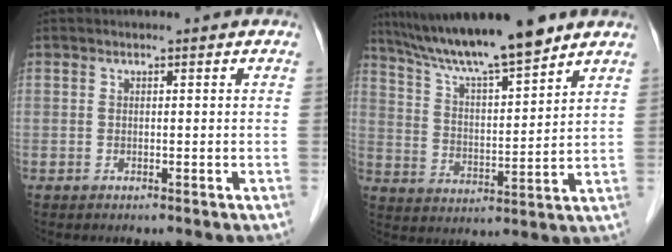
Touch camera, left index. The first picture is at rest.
{"total": 14.3, "force": [11.9, 0.3, 7.9], "torque": [-0.137, 0.011, 0.210]}